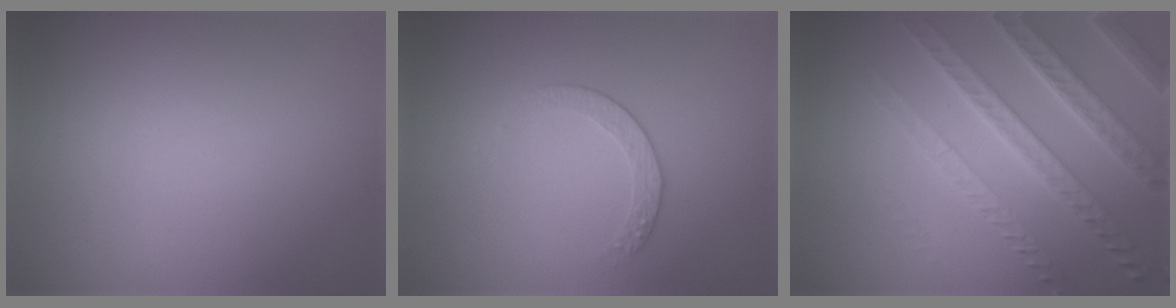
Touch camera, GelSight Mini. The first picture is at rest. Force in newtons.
{"total": 1.6, "press": 1.0, "slide": 1.3}
{"total": 7.2, "press": 5.1, "slide": 5.1}